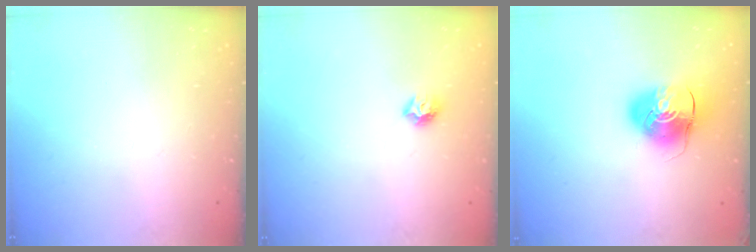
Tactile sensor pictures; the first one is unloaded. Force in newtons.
{"total": 6.7, "press": 6.7, "slide": 0.8}
{"total": 9.7, "press": 9.6, "slide": 1.2}